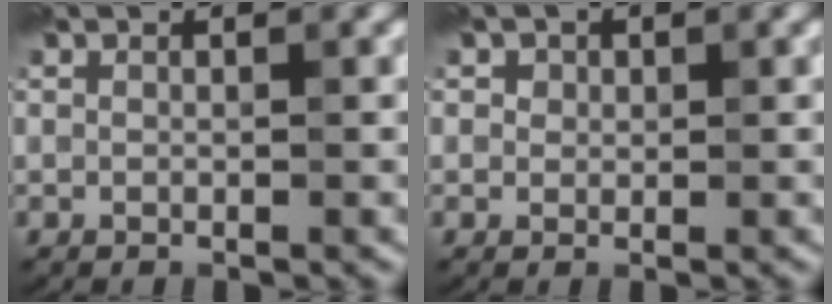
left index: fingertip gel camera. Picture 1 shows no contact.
{"total": 0.8, "force": [0.4, 0.7, 0.0], "torque": [0.006, -0.001, 0.004]}